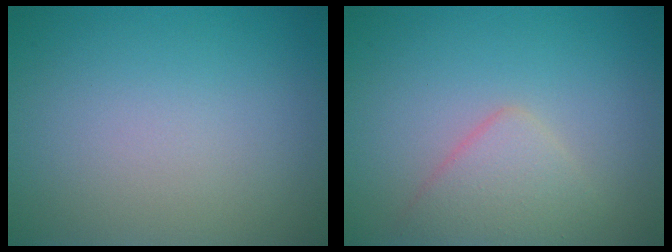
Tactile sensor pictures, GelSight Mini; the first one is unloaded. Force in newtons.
{"total": 2.9, "press": 2.9, "slide": 0.1}